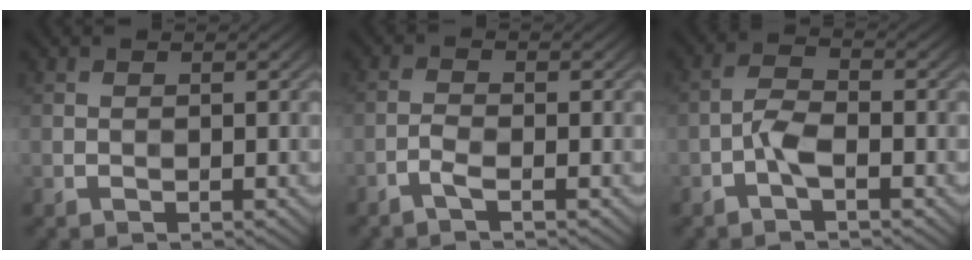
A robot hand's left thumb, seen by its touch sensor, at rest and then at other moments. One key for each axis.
{"total": 1.7, "fx": -1.2, "fy": 0.2, "fz": 1.2, "tx": -0.029, "ty": 0.000, "tz": -0.033}
{"total": 3.2, "fx": -1.5, "fy": 1.1, "fz": 2.6, "tx": -0.059, "ty": 0.006, "tz": -0.038}